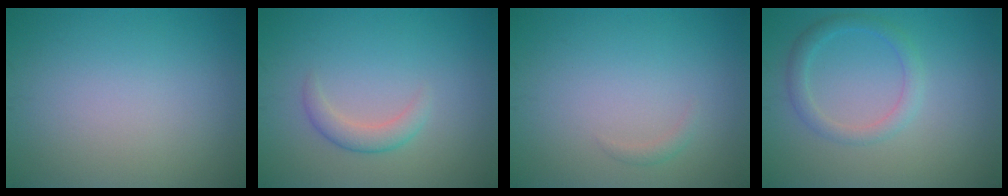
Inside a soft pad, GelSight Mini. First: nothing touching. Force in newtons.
{"total": 2.0, "press": 2.0, "slide": 0.1}
{"total": 0.7, "press": 0.7, "slide": 0.1}
{"total": 2.2, "press": 2.2, "slide": 0.1}